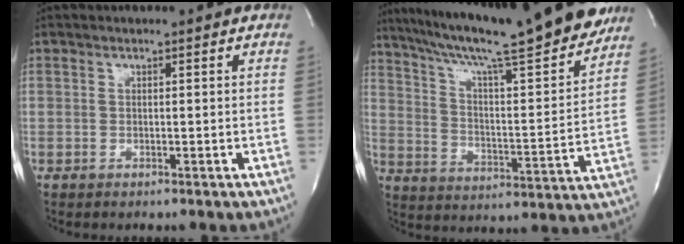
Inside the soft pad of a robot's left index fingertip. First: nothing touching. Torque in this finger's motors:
{"motor_torque": [0.68, -0.68, 0.74, 0.21]}